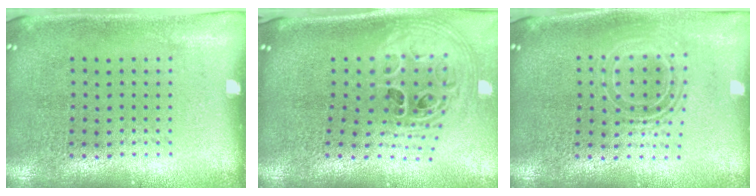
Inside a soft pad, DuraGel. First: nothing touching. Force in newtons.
{"total": 2.2, "press": 1.6, "slide": 1.5}
{"total": 1.7, "press": 1.2, "slide": 1.1}